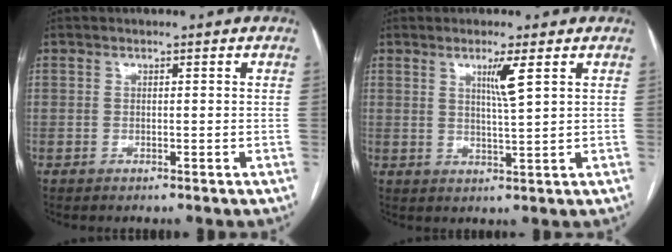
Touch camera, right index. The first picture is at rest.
{"total": 4.0, "force": [1.8, -0.5, 3.5], "torque": [-0.066, -0.008, 0.034]}